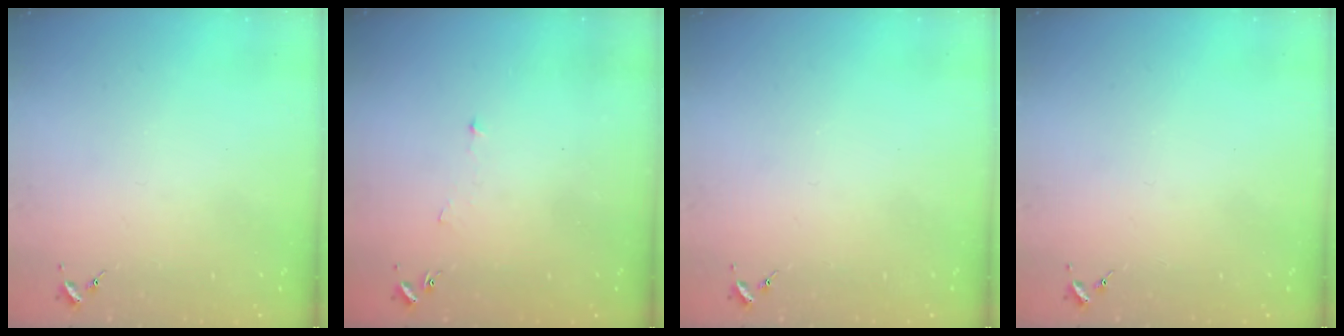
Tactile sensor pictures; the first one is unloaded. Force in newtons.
{"total": 3.7, "press": 3.7, "slide": 0.2}
{"total": 0.0}
{"total": 0.0}